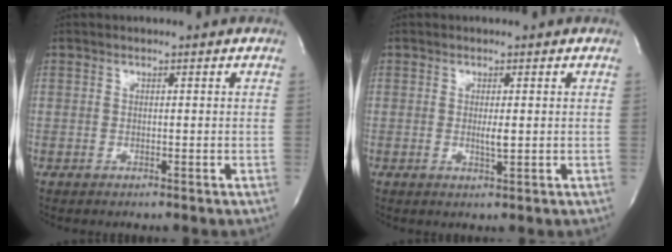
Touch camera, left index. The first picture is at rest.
{"total": 1.6, "force": [-0.2, 0.2, 1.6], "torque": [-0.034, -0.008, -0.002]}